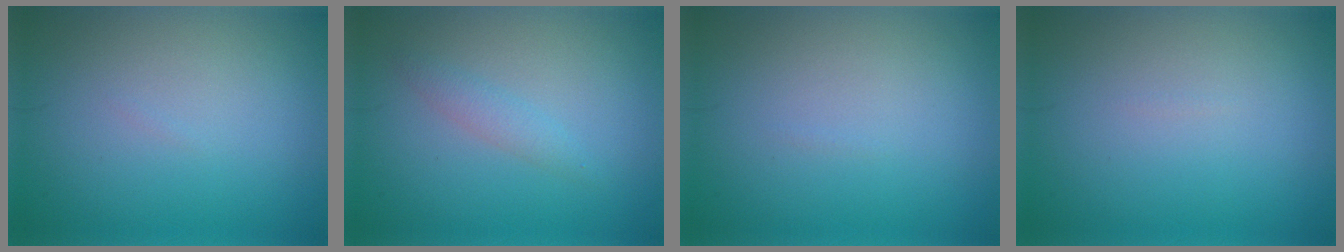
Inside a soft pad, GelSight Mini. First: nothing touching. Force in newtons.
{"total": 1.3, "press": 1.3, "slide": 0.0}
{"total": 0.0}
{"total": 0.0}